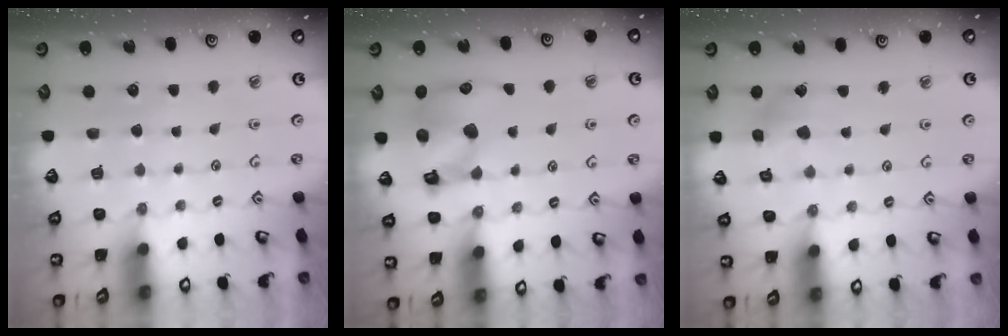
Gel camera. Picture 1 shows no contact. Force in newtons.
{"total": 11.2, "press": 11.2, "slide": 0.9}
{"total": 6.1, "press": 6.1, "slide": 0.5}